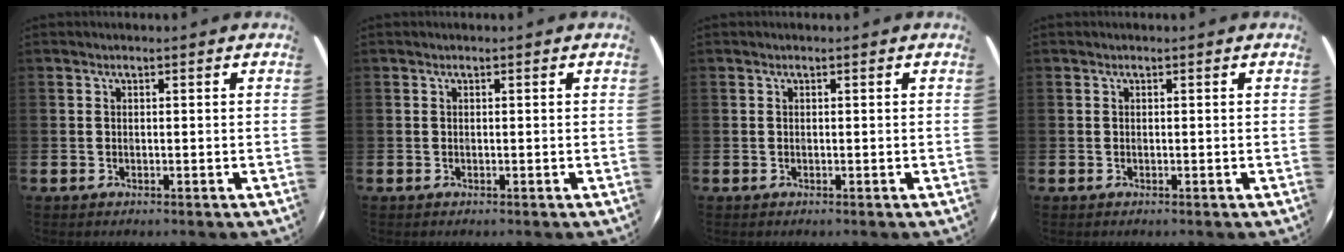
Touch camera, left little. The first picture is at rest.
{"total": 0.0}
{"total": 0.0}
{"total": 0.0}